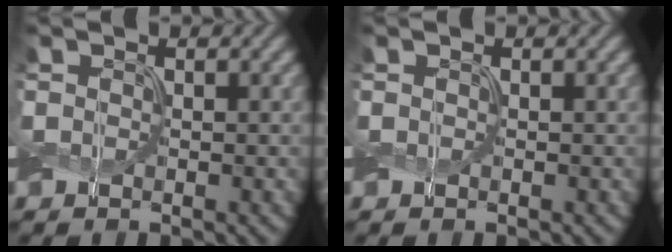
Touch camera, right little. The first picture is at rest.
{"total": 0.0}